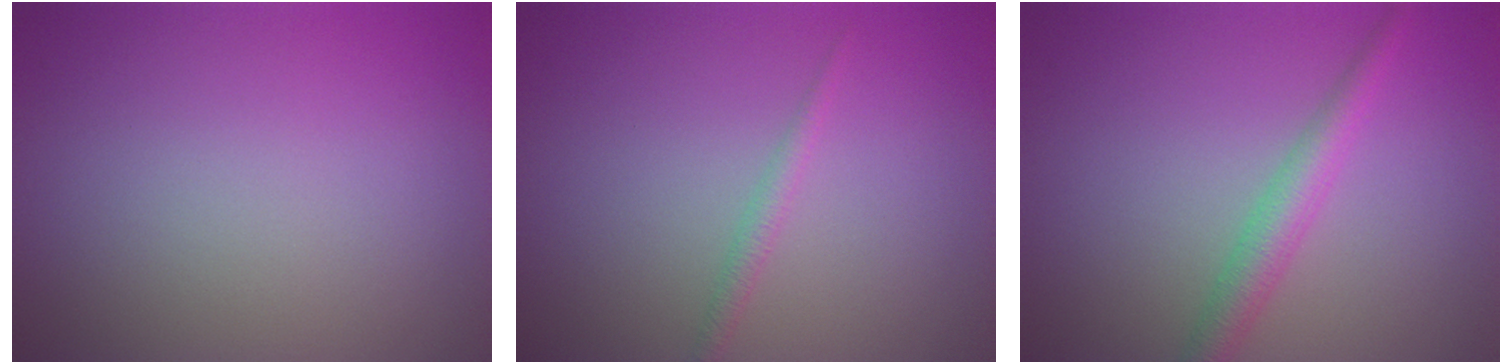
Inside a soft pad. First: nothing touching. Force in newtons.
{"total": 1.2, "press": 1.2, "slide": 0.0}
{"total": 2.9, "press": 2.9, "slide": 0.1}